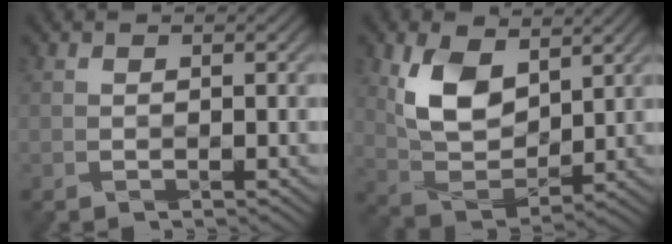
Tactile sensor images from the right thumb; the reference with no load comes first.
{"total": 8.4, "force": [4.0, 4.9, 5.5], "torque": [-0.120, -0.012, 0.082]}